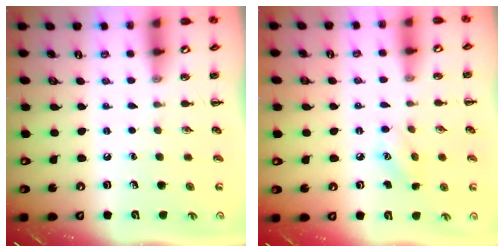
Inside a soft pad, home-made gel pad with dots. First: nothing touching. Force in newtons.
{"total": 6.0, "press": 5.8, "slide": 1.6}